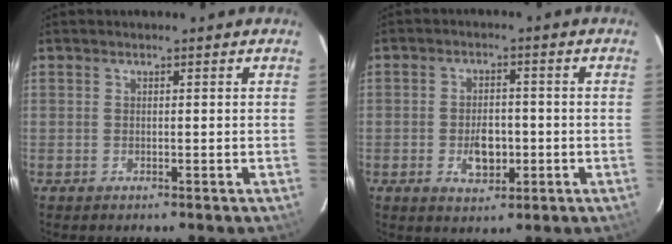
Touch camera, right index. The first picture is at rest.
{"total": 5.9, "force": [-1.6, 3.6, 4.4], "torque": [-0.082, 0.000, -0.018]}